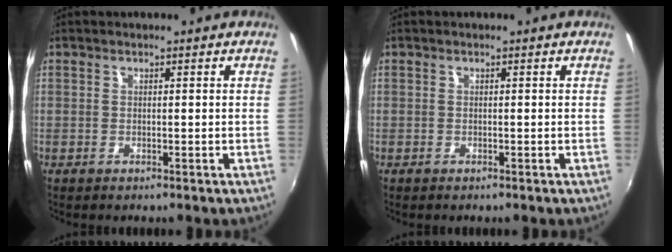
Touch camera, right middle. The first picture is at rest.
{"total": 0.0}